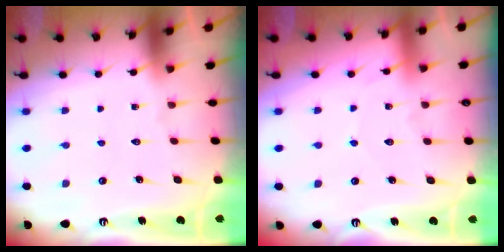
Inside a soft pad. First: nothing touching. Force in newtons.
{"total": 2.4, "press": 2.4, "slide": 0.3}